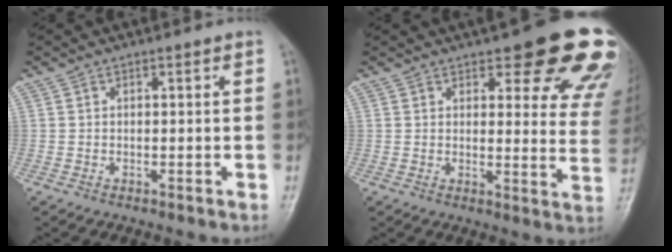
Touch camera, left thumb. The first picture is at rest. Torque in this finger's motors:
{"motor_torque": [0.93, 0.13, 1.61, -1.16, 0.12]}